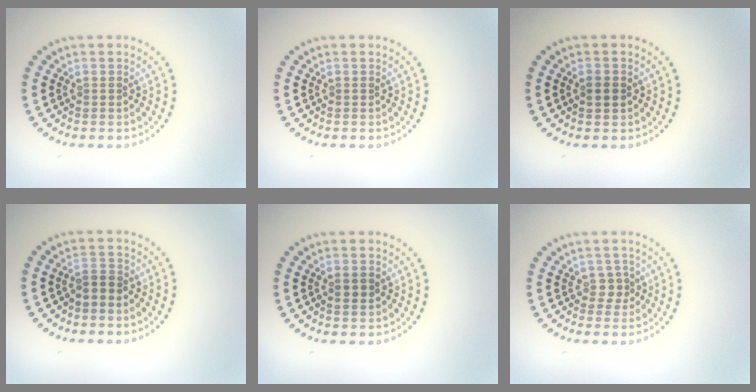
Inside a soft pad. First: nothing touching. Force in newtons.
{"total": 0.0}
{"total": 1.6, "press": 1.6, "slide": 0.1}
{"total": 1.2, "press": 1.0, "slide": 0.8}
{"total": 1.4, "press": 1.4, "slide": 0.2}
{"total": 1.1, "press": 0.8, "slide": 0.7}